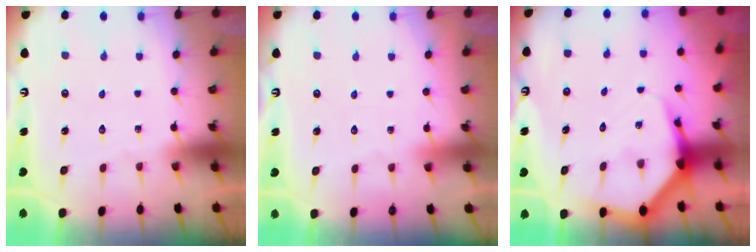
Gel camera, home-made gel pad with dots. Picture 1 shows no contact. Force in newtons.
{"total": 3.4, "press": 3.4, "slide": 0.5}
{"total": 6.0, "press": 6.0, "slide": 0.4}